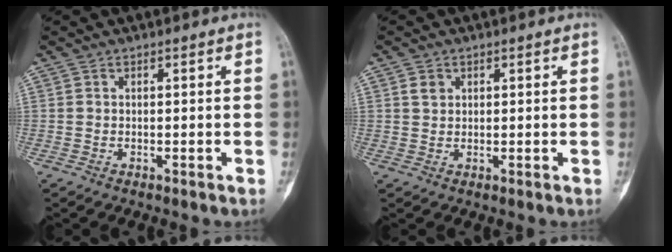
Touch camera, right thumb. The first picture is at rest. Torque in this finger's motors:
{"motor_torque": [-0.38, 0.28, -0.04, 0.10, 0.00]}